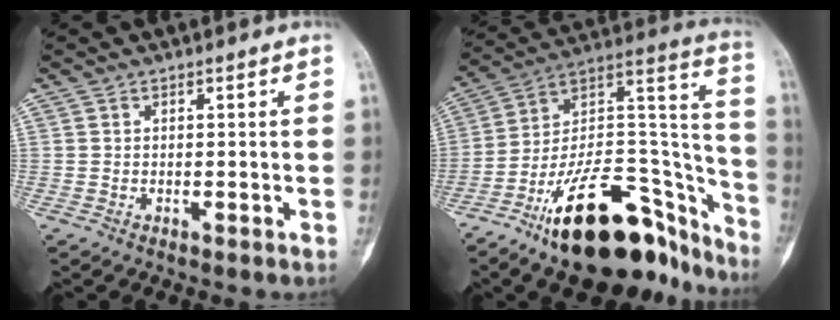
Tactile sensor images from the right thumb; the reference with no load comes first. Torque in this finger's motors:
{"motor_torque": [2.21, 0.66, 1.49, -1.28, 0.56]}